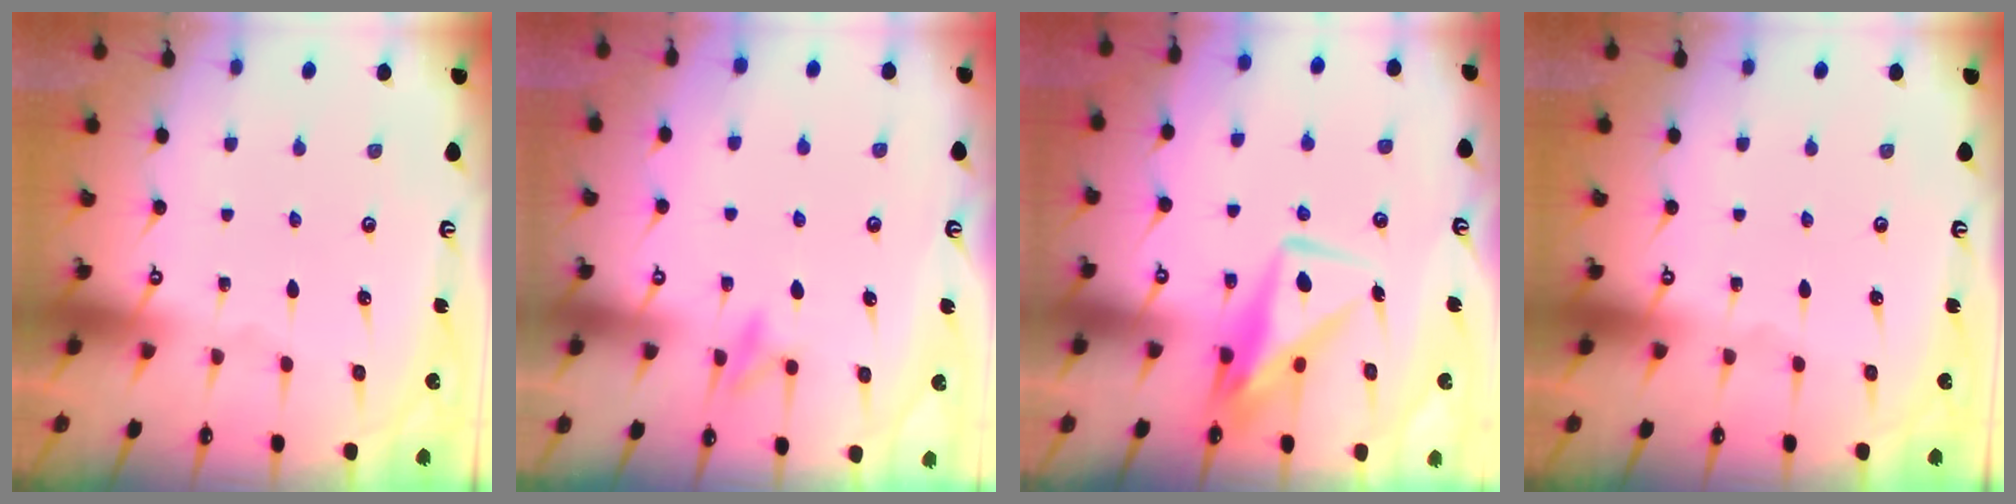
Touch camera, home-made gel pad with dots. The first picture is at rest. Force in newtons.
{"total": 9.0, "press": 8.9, "slide": 1.0}
{"total": 8.5, "press": 8.5, "slide": 0.8}
{"total": 0.0}